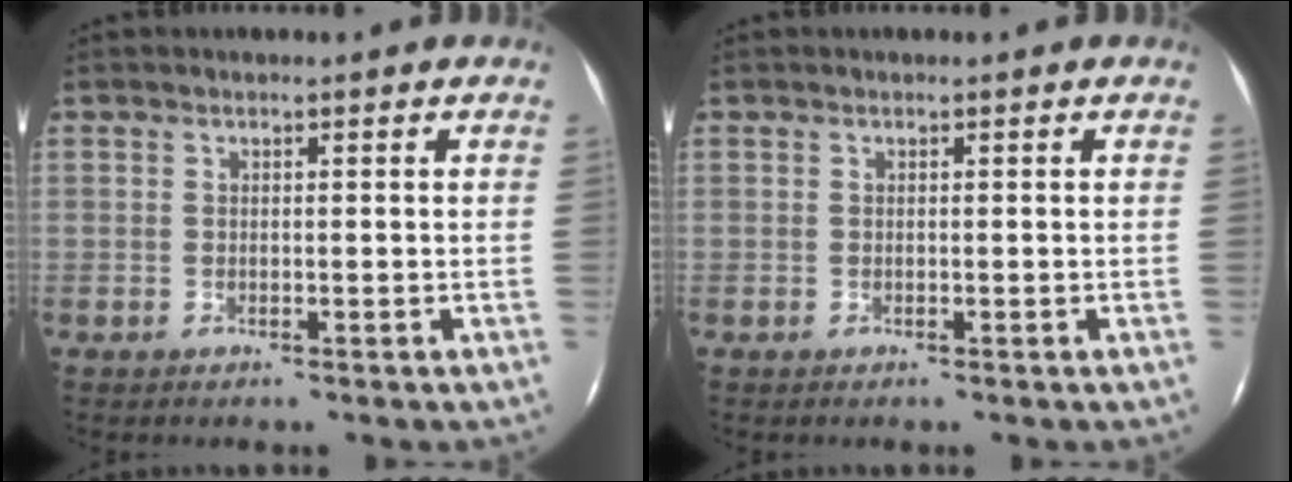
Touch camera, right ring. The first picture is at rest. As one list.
[{"total": 0.0}]